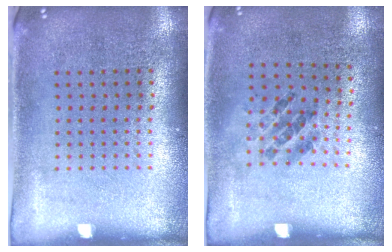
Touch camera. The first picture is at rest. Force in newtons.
{"total": 1.2, "press": 0.7, "slide": 0.9}